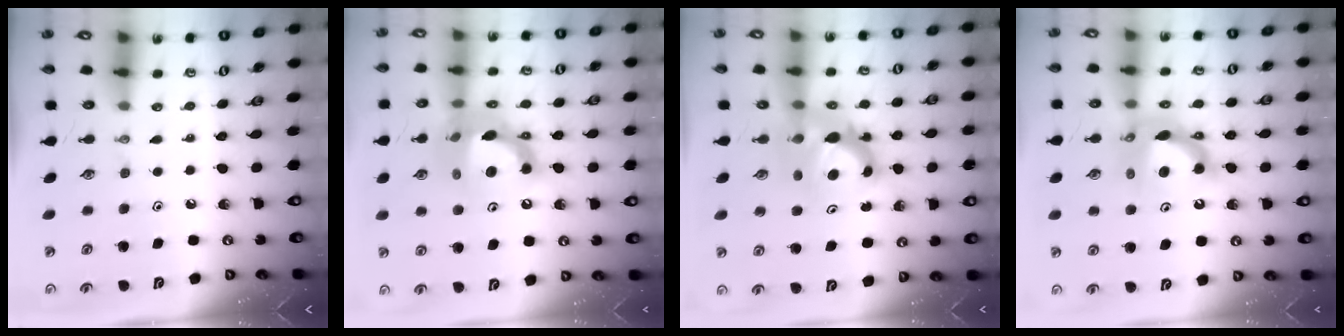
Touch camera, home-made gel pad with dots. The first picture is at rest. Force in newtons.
{"total": 16.1, "press": 16.0, "slide": 1.4}
{"total": 8.7, "press": 8.7, "slide": 0.7}
{"total": 10.8, "press": 10.6, "slide": 2.4}